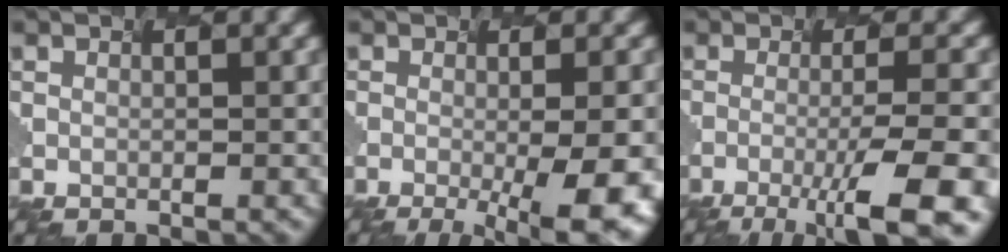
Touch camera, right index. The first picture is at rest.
{"total": 9.0, "force": [-2.6, 2.5, 8.3], "torque": [-0.084, -0.009, -0.017]}
{"total": 8.9, "force": [-4.1, 1.7, 7.7], "torque": [-0.104, -0.005, -0.056]}